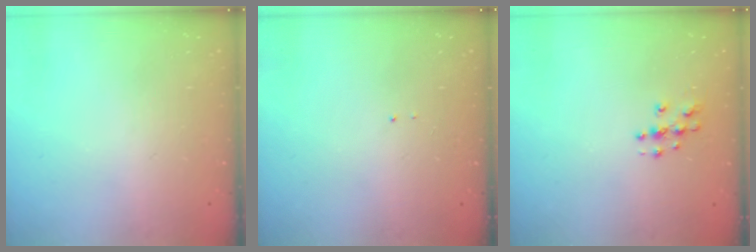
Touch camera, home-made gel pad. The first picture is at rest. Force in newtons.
{"total": 0.7, "press": 0.7, "slide": 0.1}
{"total": 3.9, "press": 3.9, "slide": 0.3}